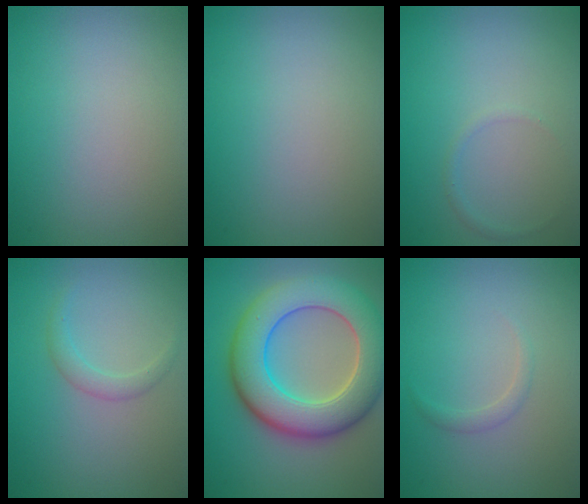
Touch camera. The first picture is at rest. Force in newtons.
{"total": 0.0}
{"total": 0.6, "press": 0.6, "slide": 0.0}
{"total": 1.5, "press": 1.5, "slide": 0.1}
{"total": 10.3, "press": 10.3, "slide": 0.7}
{"total": 0.9, "press": 0.9, "slide": 0.0}